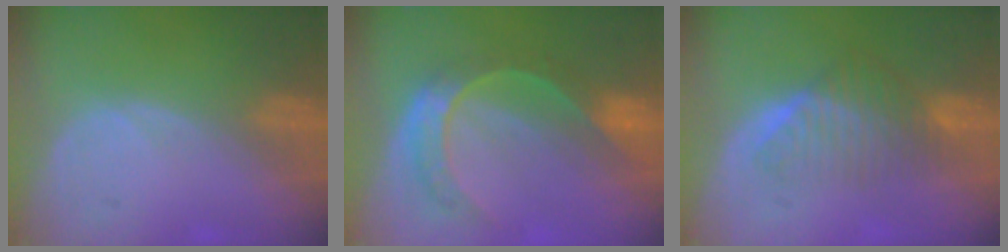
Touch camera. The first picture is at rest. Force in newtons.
{"total": 8.0, "press": 6.7, "slide": 4.4}
{"total": 6.6, "press": 5.6, "slide": 3.5}